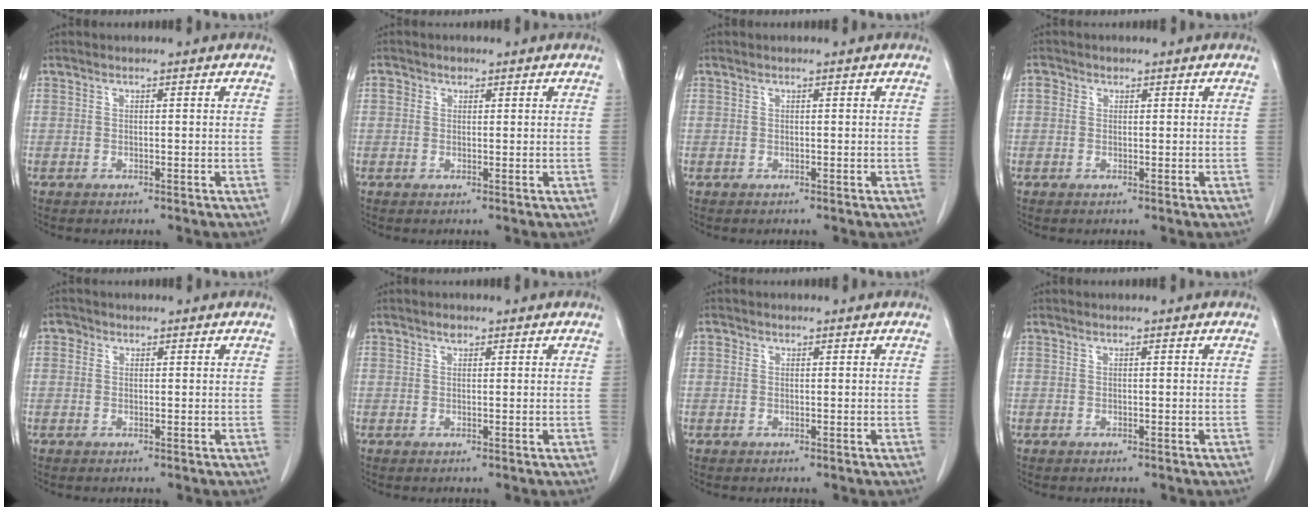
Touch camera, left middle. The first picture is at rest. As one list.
[{"total": 1.6, "force": [0.7, 1.3, 0.4], "torque": [-0.005, 0.006, 0.008]}, {"total": 0.0}, {"total": 1.4, "force": [0.5, 1.2, 0.4], "torque": [-0.004, 0.005, 0.005]}, {"total": 1.1, "force": [0.5, 1.0, 0.3], "torque": [0.002, 0.002, 0.004]}, {"total": 0.8, "force": [0.6, 0.5, 0.3], "torque": [-0.006, -0.001, 0.009]}, {"total": 0.7, "force": [0.3, 0.6, 0.2], "torque": [0.001, 0.001, 0.003]}, {"total": 0.0}]